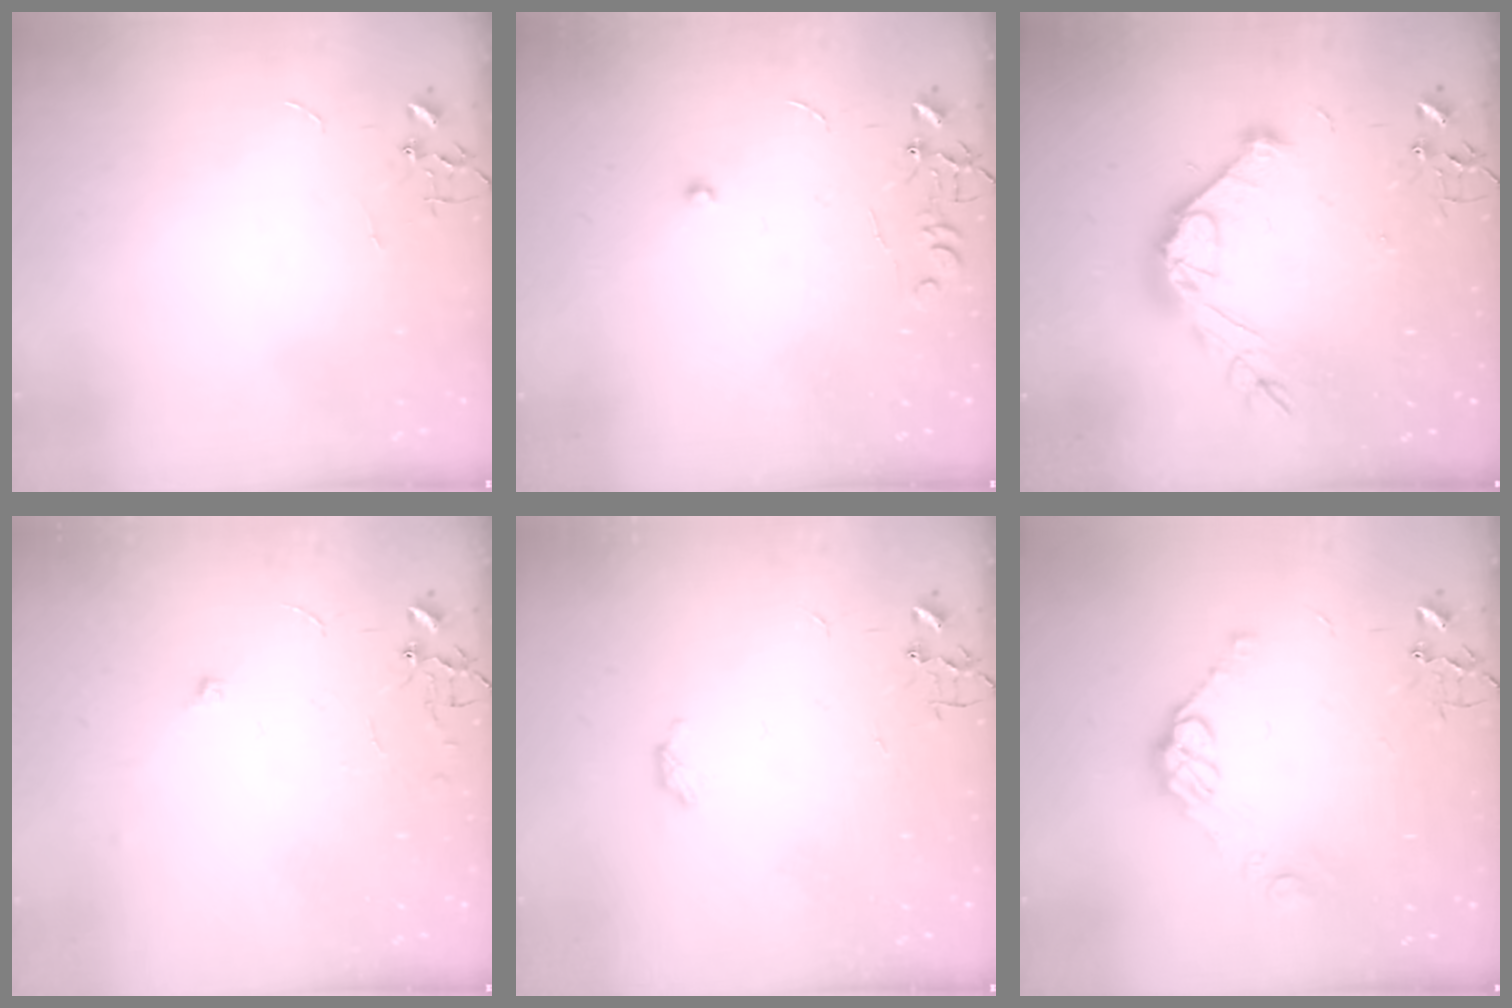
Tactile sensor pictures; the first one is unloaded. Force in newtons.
{"total": 7.2, "press": 7.2, "slide": 0.8}
{"total": 14.4, "press": 14.4, "slide": 0.8}
{"total": 6.6, "press": 6.5, "slide": 1.1}
{"total": 2.9, "press": 2.9, "slide": 0.5}
{"total": 9.1, "press": 9.1, "slide": 0.7}